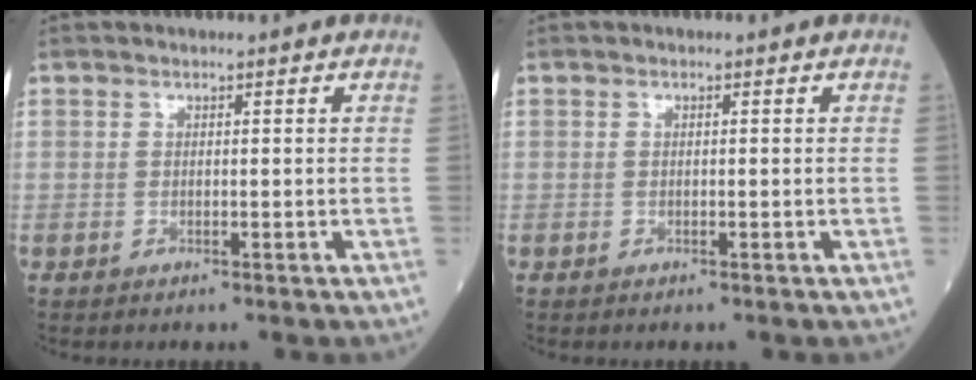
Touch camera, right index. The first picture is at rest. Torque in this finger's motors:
{"motor_torque": [-0.05, -0.03, 0.07, 0.02]}